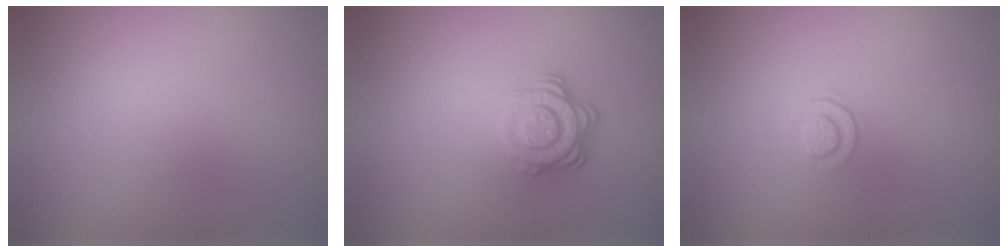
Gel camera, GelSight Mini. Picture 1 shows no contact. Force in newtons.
{"total": 3.2, "press": 2.4, "slide": 2.1}
{"total": 1.1, "press": 0.7, "slide": 0.9}